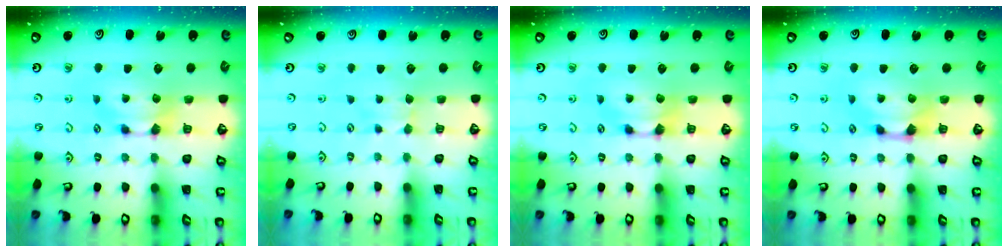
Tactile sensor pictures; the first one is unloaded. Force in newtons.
{"total": 2.4, "press": 2.3, "slide": 0.5}
{"total": 0.0}
{"total": 1.5, "press": 1.2, "slide": 0.9}